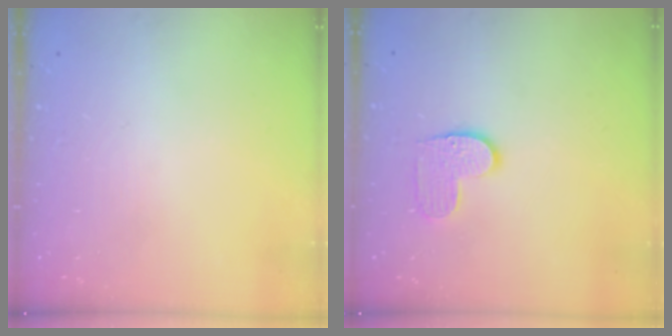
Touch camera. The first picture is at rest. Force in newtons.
{"total": 6.1, "press": 6.1, "slide": 0.4}